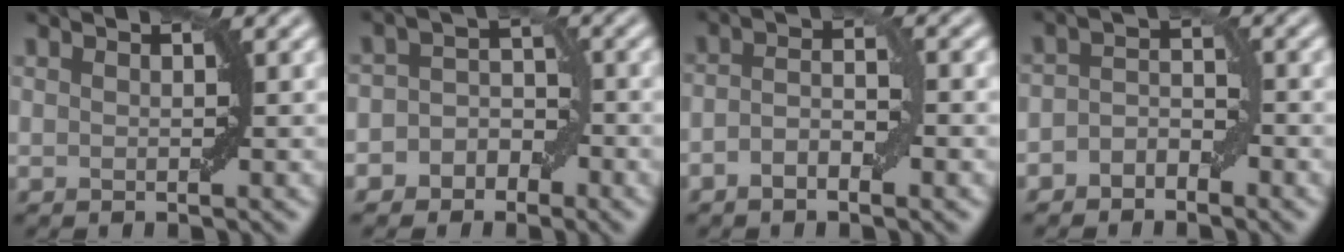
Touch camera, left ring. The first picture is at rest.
{"total": 3.8, "force": [-1.8, 3.2, 1.1], "torque": [0.023, 0.018, -0.047]}
{"total": 3.2, "force": [-1.2, 1.3, 2.7], "torque": [-0.050, 0.003, -0.025]}
{"total": 2.2, "force": [-1.5, 1.3, 0.9], "torque": [-0.015, 0.012, -0.030]}